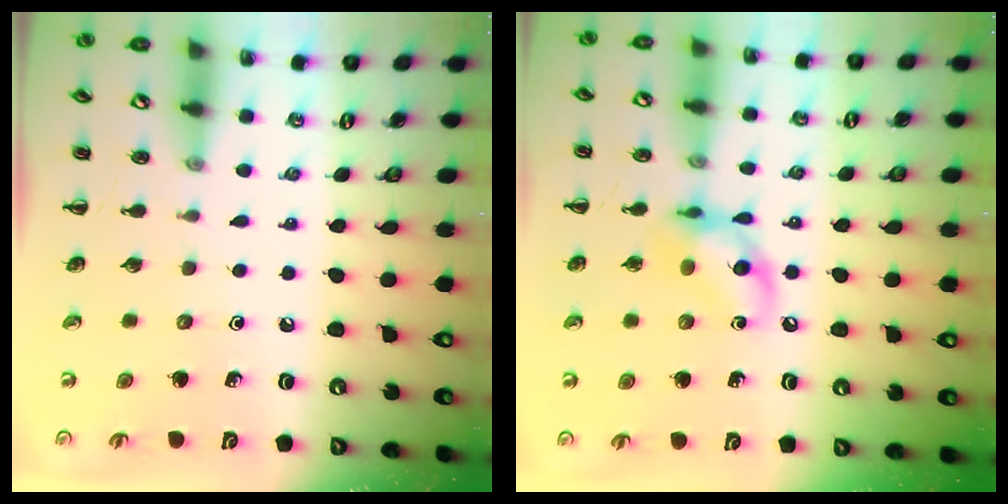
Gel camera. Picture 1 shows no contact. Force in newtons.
{"total": 10.9, "press": 10.8, "slide": 1.7}